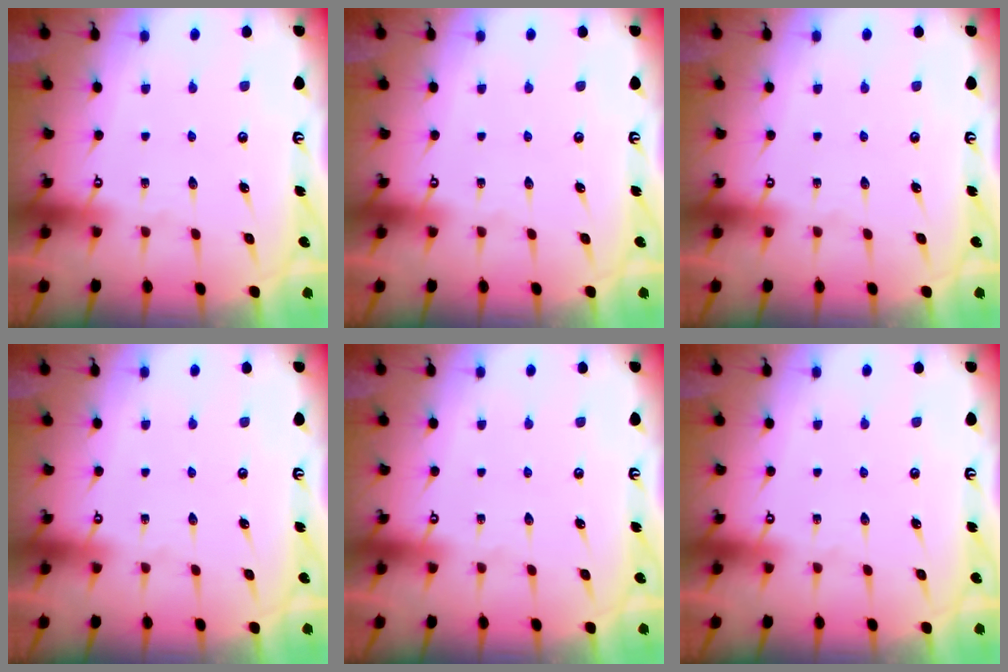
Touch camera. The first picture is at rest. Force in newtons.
{"total": 0.0}
{"total": 0.0}
{"total": 0.0}
{"total": 0.0}
{"total": 0.0}